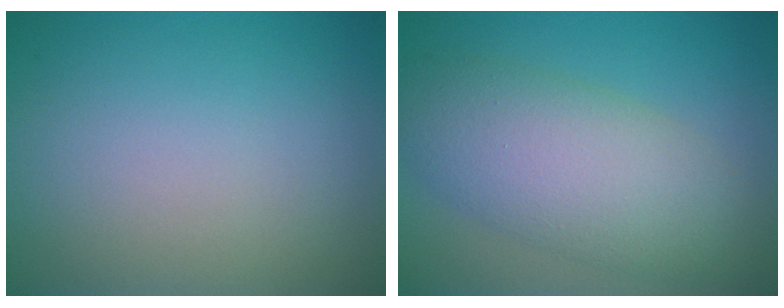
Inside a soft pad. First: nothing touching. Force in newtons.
{"total": 7.5, "press": 7.5, "slide": 0.3}